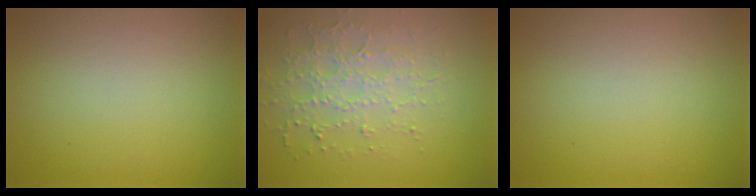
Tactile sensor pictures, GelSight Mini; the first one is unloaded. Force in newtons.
{"total": 3.5, "press": 3.4, "slide": 1.0}
{"total": 0.0}